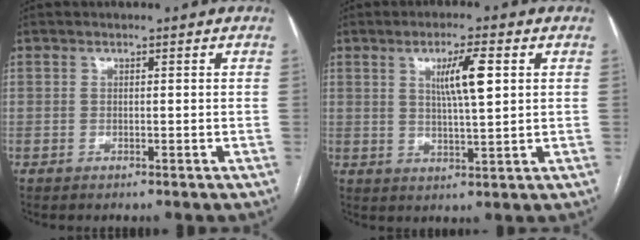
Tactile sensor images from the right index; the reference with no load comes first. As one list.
[{"total": 6.5, "force": [2.1, 0.6, 6.1], "torque": [-0.109, 0.002, 0.036]}]